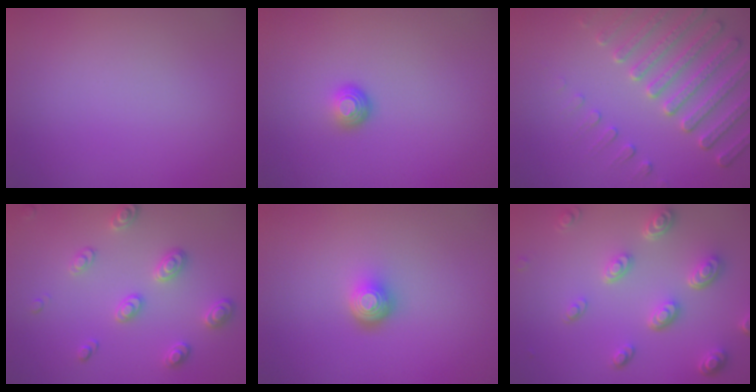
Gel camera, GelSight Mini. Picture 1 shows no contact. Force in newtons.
{"total": 1.6, "press": 1.0, "slide": 1.3}
{"total": 5.2, "press": 4.7, "slide": 2.3}
{"total": 2.8, "press": 2.6, "slide": 1.1}
{"total": 2.2, "press": 1.4, "slide": 1.7}
{"total": 4.8, "press": 3.6, "slide": 3.1}